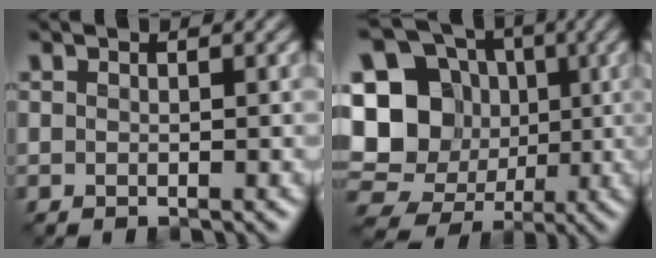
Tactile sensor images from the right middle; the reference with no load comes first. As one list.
[{"total": 17.5, "force": [0.0, 16.2, 6.7], "torque": [-0.166, 0.018, -0.024]}]